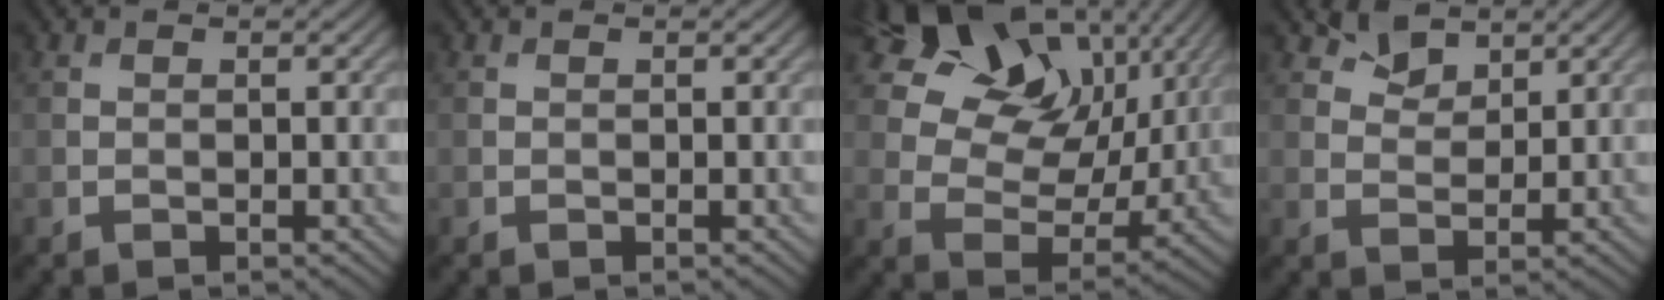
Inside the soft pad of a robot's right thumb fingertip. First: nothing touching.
{"total": 0.0}
{"total": 16.5, "force": [9.2, 10.2, 9.1], "torque": [-0.186, 0.030, 0.156]}
{"total": 3.3, "force": [2.5, 1.8, 1.2], "torque": [-0.027, -0.004, 0.052]}